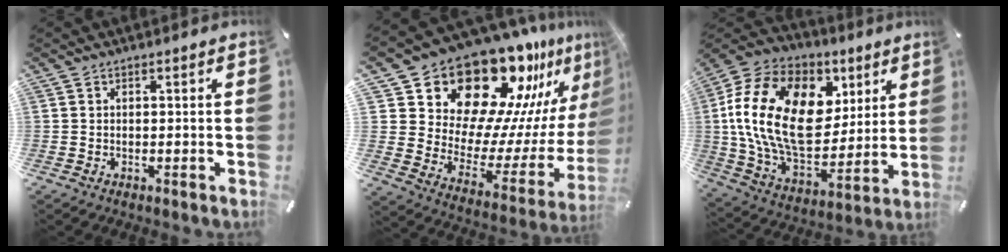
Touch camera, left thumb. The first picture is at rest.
{"total": 25.4, "force": [20.8, 11.9, 8.7], "torque": [-0.107, -0.186, 0.371]}
{"total": 23.2, "force": [4.5, 16.2, 16.0], "torque": [-0.307, -0.016, 0.084]}